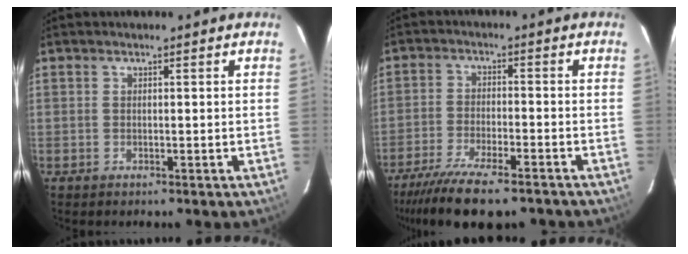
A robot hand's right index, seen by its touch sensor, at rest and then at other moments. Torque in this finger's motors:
{"motor_torque": [1.46, -0.67, 0.60, 0.15]}